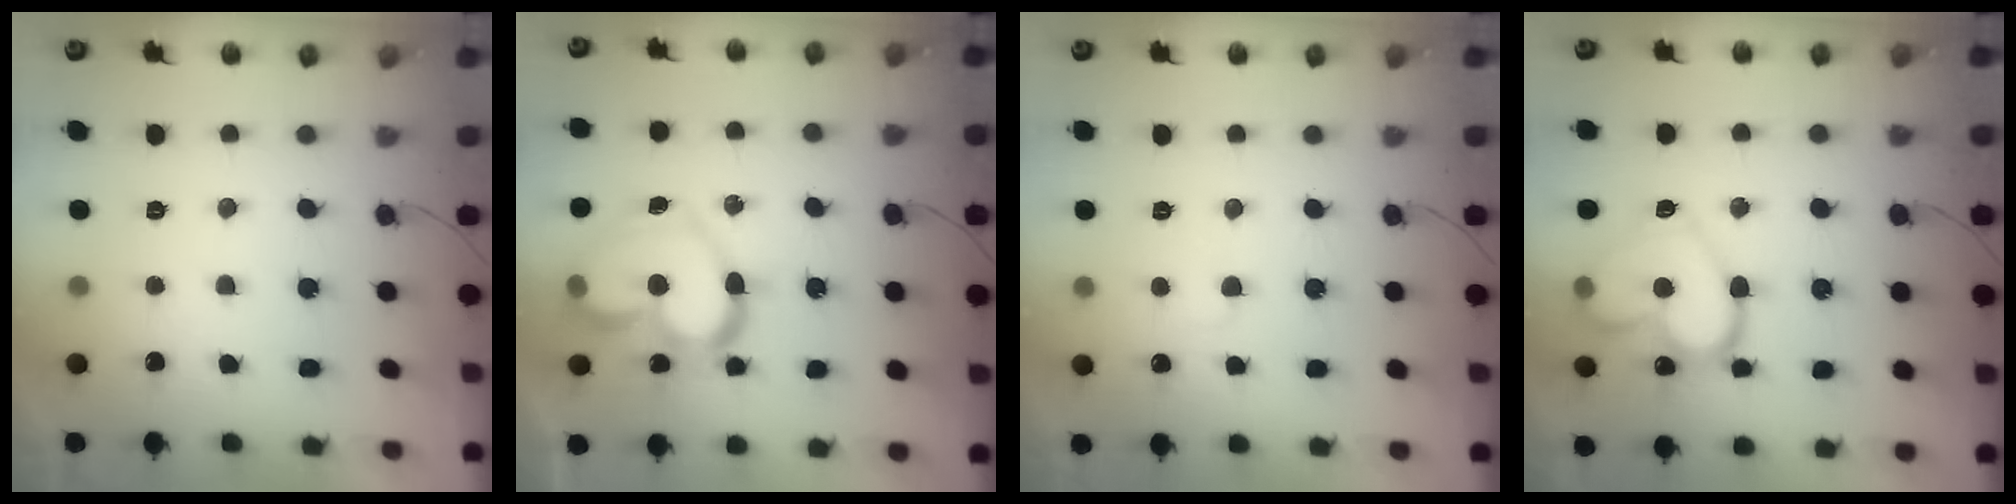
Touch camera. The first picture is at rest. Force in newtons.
{"total": 18.5, "press": 18.4, "slide": 1.9}
{"total": 2.7, "press": 2.7, "slide": 0.2}
{"total": 17.9, "press": 17.8, "slide": 0.9}